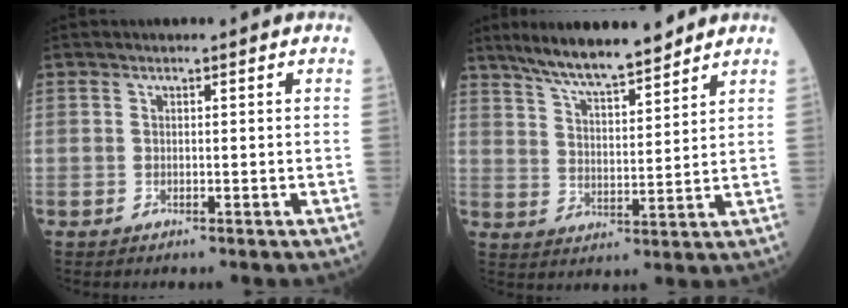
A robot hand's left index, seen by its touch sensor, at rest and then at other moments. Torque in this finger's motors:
{"motor_torque": [0.10, -0.45, 0.20, 0.04]}